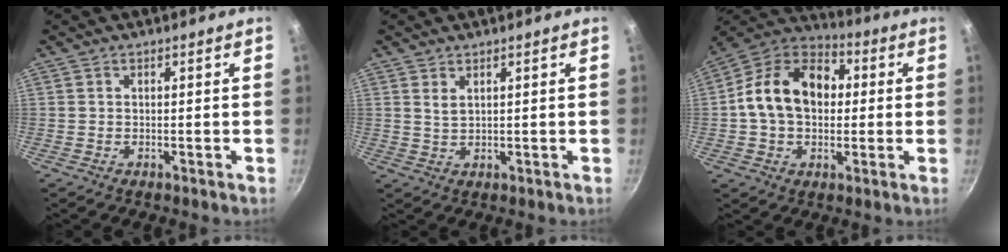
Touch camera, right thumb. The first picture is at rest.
{"total": 2.1, "force": [1.0, 1.1, 1.5], "torque": [-0.025, -0.008, 0.022]}
{"total": 17.2, "force": [1.4, 12.6, 11.6], "torque": [-0.167, 0.033, 0.005]}